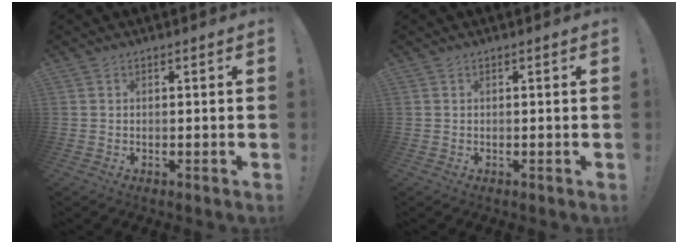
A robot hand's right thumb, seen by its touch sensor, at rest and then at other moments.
{"total": 0.0}